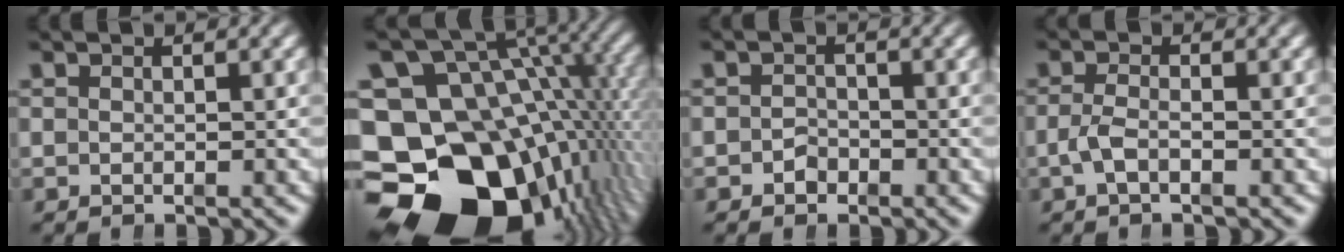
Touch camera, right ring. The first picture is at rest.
{"total": 25.3, "force": [-7.4, 18.5, 15.6], "torque": [-0.298, -0.087, -0.101]}
{"total": 1.4, "force": [-1.1, 0.8, 0.2], "torque": [0.003, -0.007, -0.018]}
{"total": 1.9, "force": [-1.1, 0.4, 1.5], "torque": [-0.034, -0.008, -0.017]}